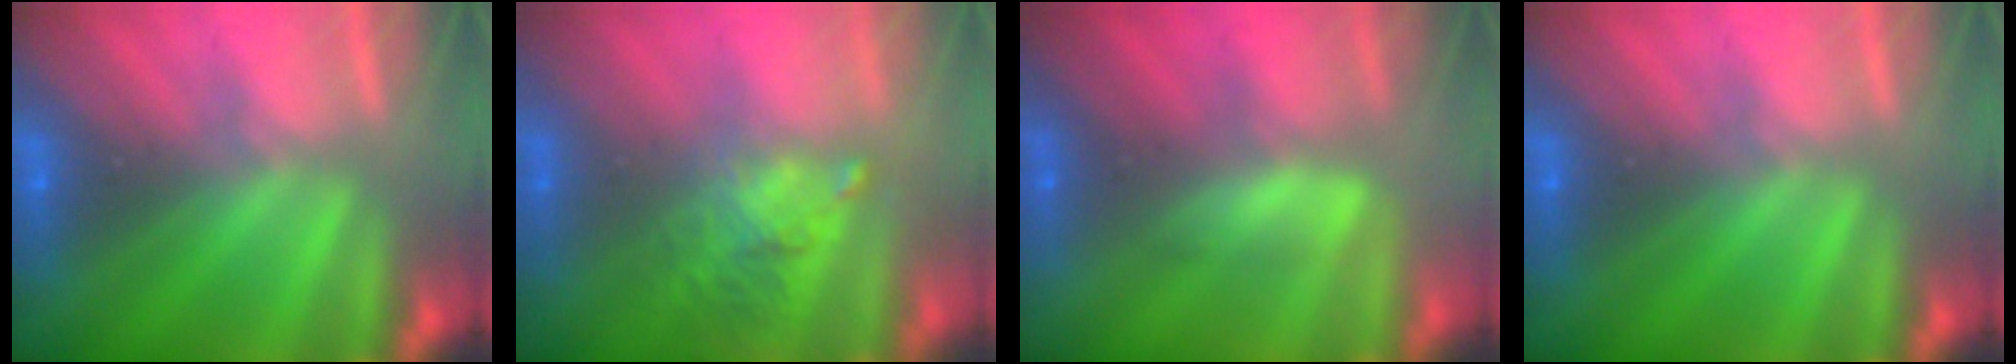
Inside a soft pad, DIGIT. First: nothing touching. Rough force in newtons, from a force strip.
{"total": 3.2}
{"total": 2.5}
{"total": 0.0}